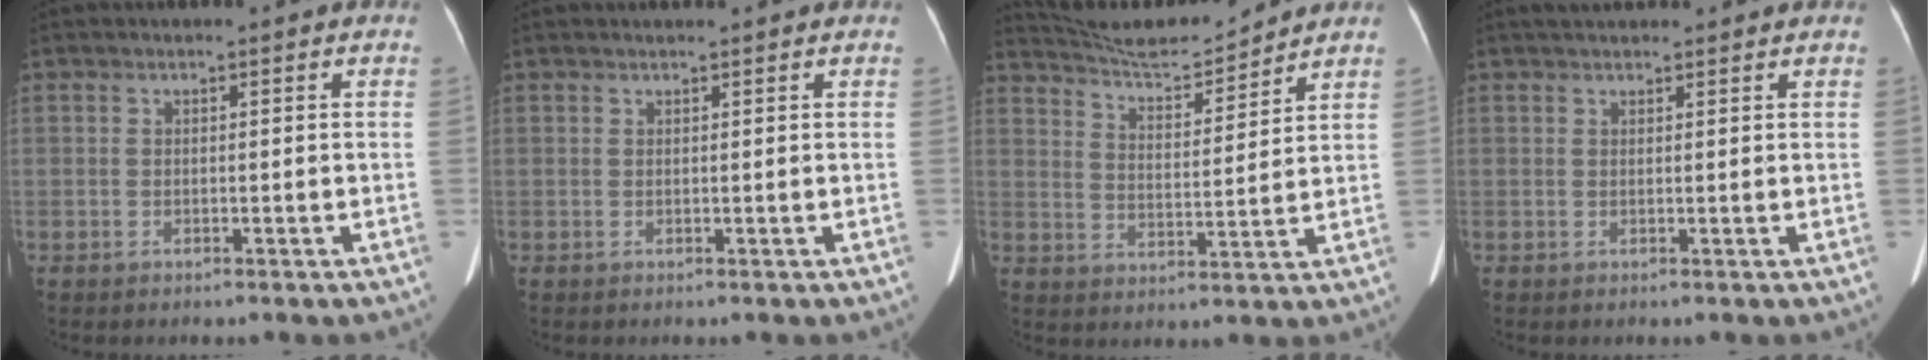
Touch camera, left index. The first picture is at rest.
{"total": 1.8, "force": [1.7, 0.1, 0.6], "torque": [-0.011, 0.014, 0.024]}
{"total": 10.7, "force": [10.5, 0.3, 2.1], "torque": [-0.047, 0.000, 0.176]}
{"total": 4.4, "force": [4.0, 0.9, 1.6], "torque": [-0.023, 0.035, 0.056]}